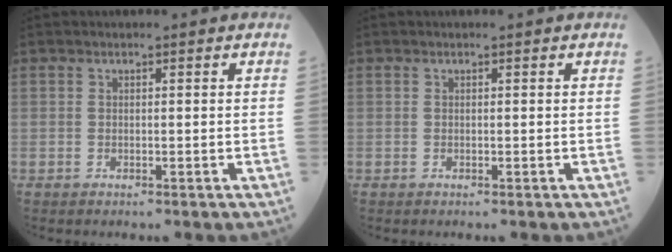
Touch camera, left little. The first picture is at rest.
{"total": 0.0}